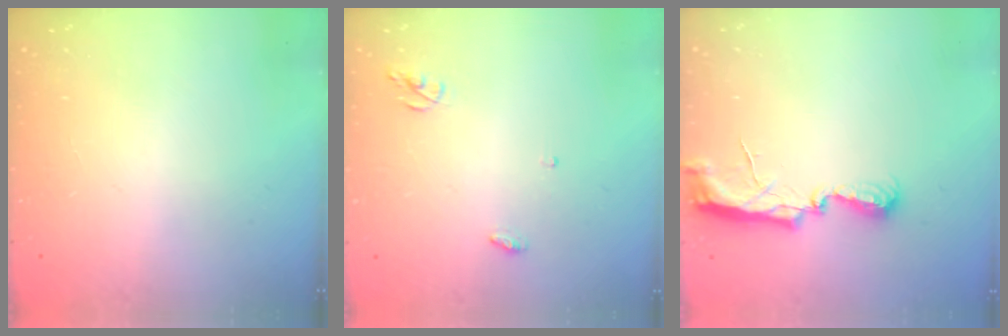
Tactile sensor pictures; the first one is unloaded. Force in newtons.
{"total": 3.7, "press": 3.7, "slide": 0.1}
{"total": 7.3, "press": 7.3, "slide": 0.5}